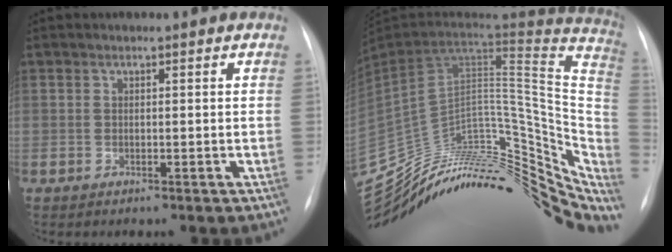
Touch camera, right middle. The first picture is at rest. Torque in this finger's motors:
{"motor_torque": [-1.17, -0.97, -0.47, -0.10]}